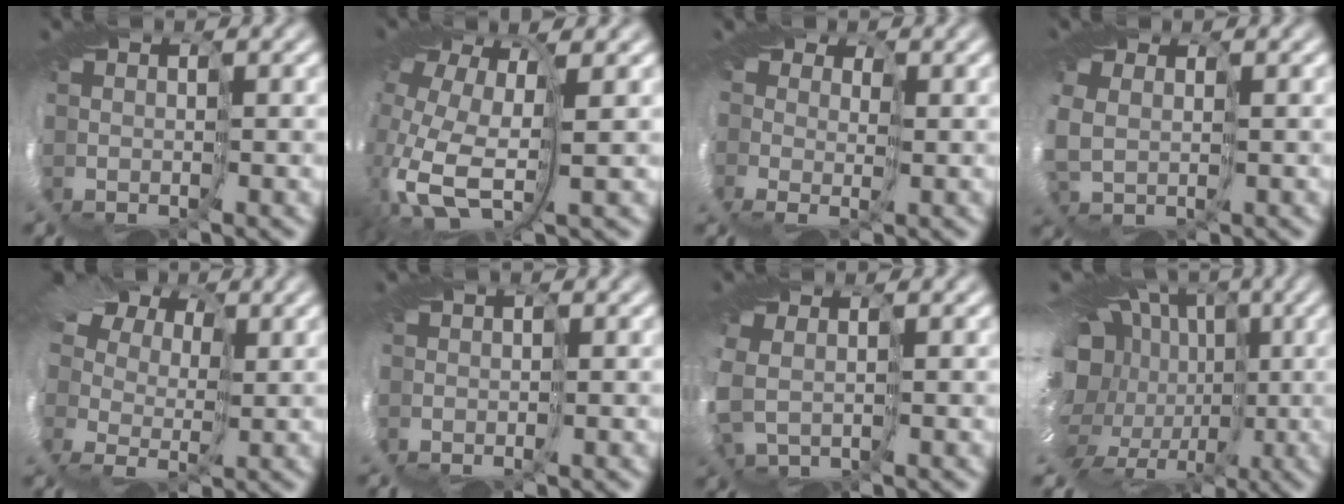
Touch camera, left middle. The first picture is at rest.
{"total": 13.1, "force": [-1.9, 7.6, 10.5], "torque": [-0.221, -0.035, -0.010]}
{"total": 4.5, "force": [1.3, 3.3, 2.7], "torque": [-0.049, 0.008, 0.012]}
{"total": 3.9, "force": [0.0, 2.9, 2.6], "torque": [-0.090, -0.010, 0.018]}
{"total": 10.8, "force": [5.2, 6.8, 6.7], "torque": [-0.124, 0.037, 0.051]}
{"total": 0.9, "force": [-0.4, -0.5, 0.6], "torque": [-0.003, -0.001, -0.012]}
{"total": 3.9, "force": [-0.7, 2.7, 2.7], "torque": [-0.096, -0.015, 0.003]}
{"total": 16.6, "force": [-0.8, 13.1, 10.2], "torque": [-0.181, -0.025, -0.027]}